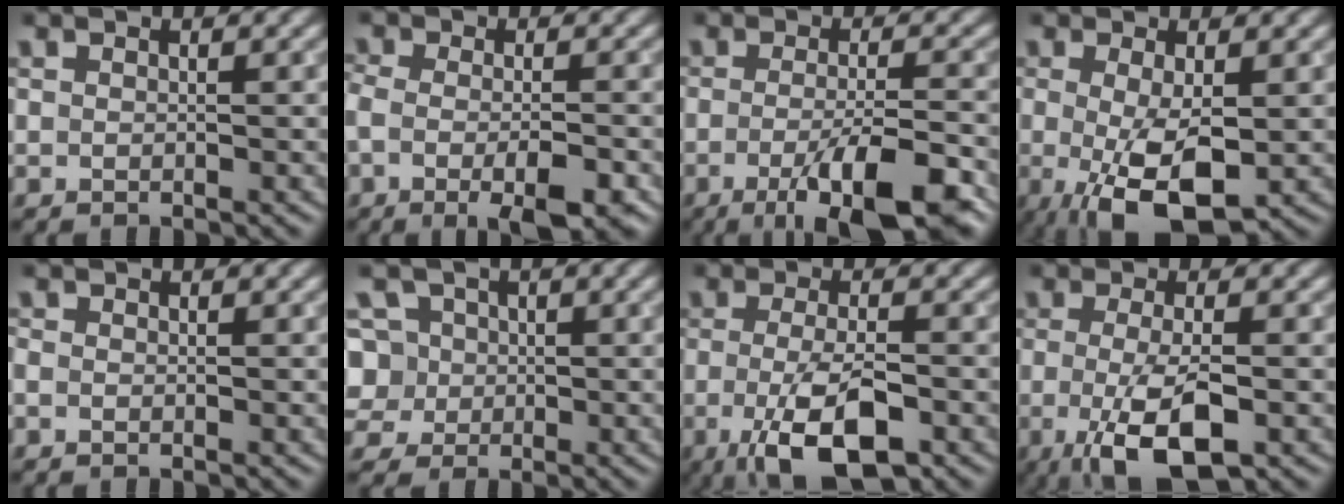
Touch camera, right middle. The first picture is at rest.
{"total": 6.2, "force": [-3.0, 2.2, 5.0], "torque": [-0.086, -0.012, -0.046]}
{"total": 9.0, "force": [-4.4, 2.3, 7.6], "torque": [-0.109, -0.010, -0.069]}
{"total": 6.2, "force": [-1.2, 2.1, 5.7], "torque": [-0.112, -0.018, -0.015]}
{"total": 0.5, "force": [-0.3, 0.2, 0.3], "torque": [-0.009, -0.006, -0.008]}
{"total": 6.3, "force": [0.7, 5.8, 2.5], "torque": [-0.045, 0.035, -0.009]}
{"total": 7.2, "force": [-2.7, 2.3, 6.2], "torque": [-0.114, -0.011, -0.047]}
{"total": 6.7, "force": [-2.0, 2.1, 6.0], "torque": [-0.110, -0.015, -0.034]}